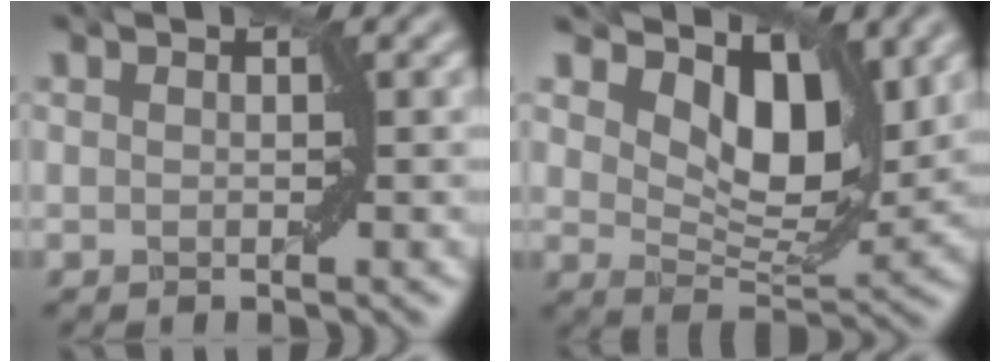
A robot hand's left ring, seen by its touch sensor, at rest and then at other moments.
{"total": 8.1, "force": [4.0, 4.3, 5.6], "torque": [-0.090, -0.008, 0.065]}